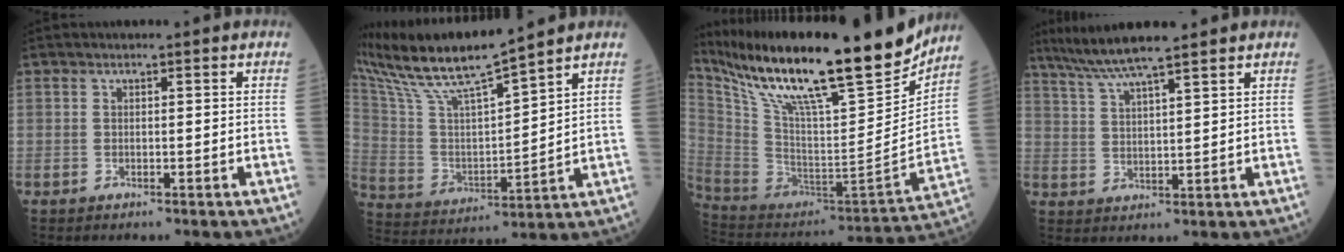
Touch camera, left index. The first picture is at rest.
{"total": 15.2, "force": [13.2, -0.6, 7.5], "torque": [-0.158, 0.004, 0.255]}
{"total": 29.0, "force": [22.5, 4.2, 17.9], "torque": [-0.327, -0.015, 0.365]}
{"total": 8.7, "force": [7.3, -0.4, 4.8], "torque": [-0.086, 0.023, 0.128]}